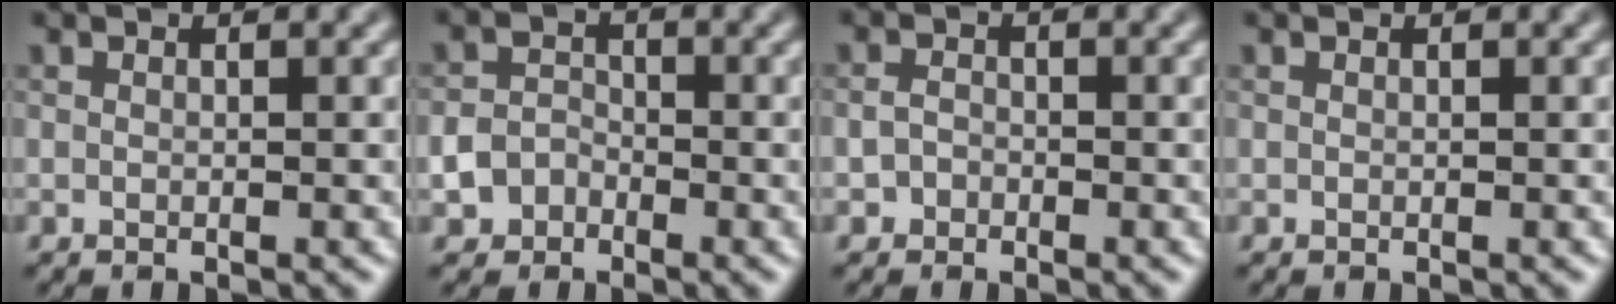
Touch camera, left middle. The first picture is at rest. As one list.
[{"total": 2.8, "force": [-1.6, 2.2, 0.8], "torque": [0.004, 0.000, -0.032]}, {"total": 1.2, "force": [-0.6, 1.0, 0.2], "torque": [0.000, 0.002, -0.015]}, {"total": 0.0}]